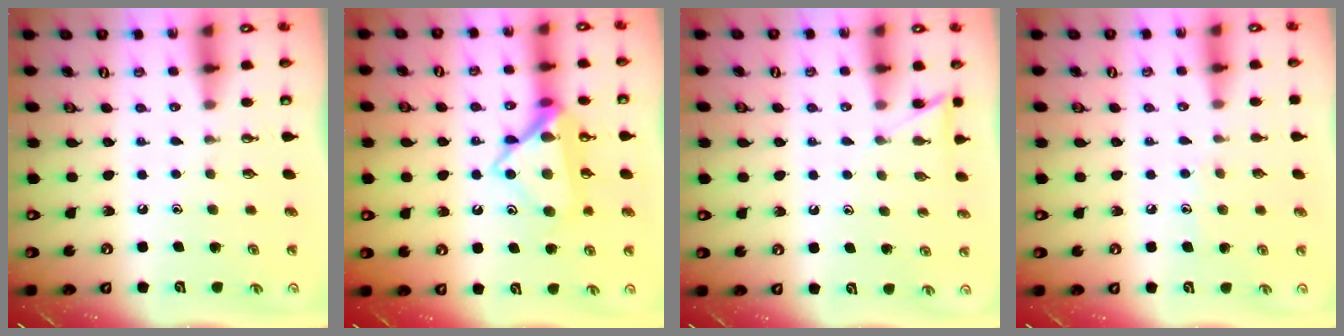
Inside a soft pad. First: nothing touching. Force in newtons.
{"total": 17.0, "press": 17.0, "slide": 0.5}
{"total": 4.5, "press": 4.5, "slide": 0.6}
{"total": 5.5, "press": 5.5, "slide": 0.6}